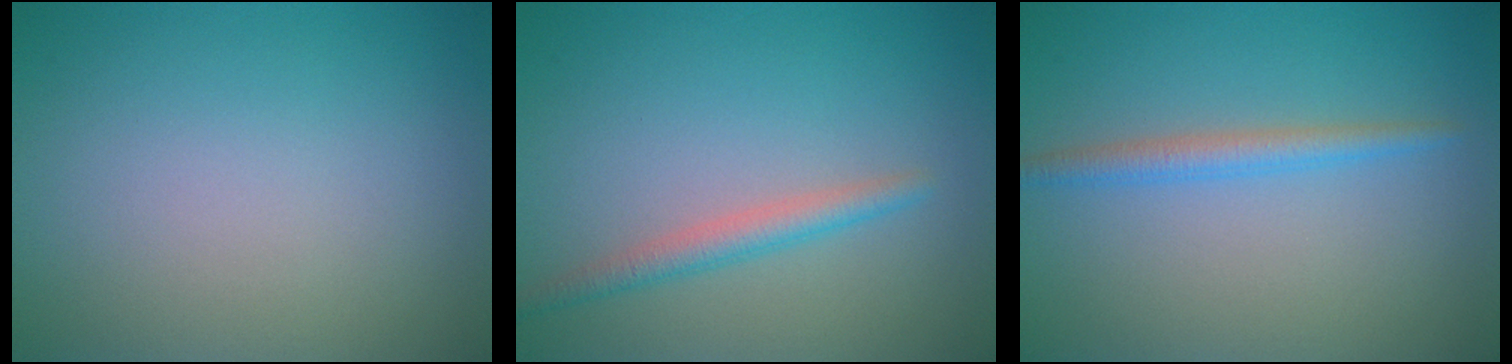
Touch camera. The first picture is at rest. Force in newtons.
{"total": 2.1, "press": 2.1, "slide": 0.1}
{"total": 2.1, "press": 2.1, "slide": 0.0}